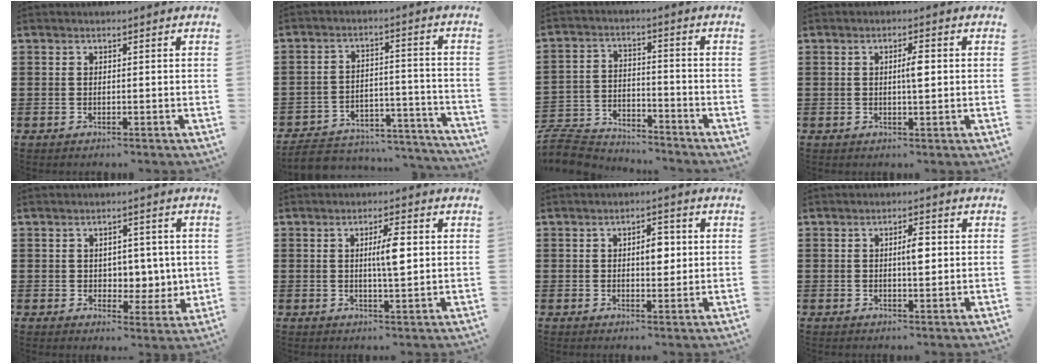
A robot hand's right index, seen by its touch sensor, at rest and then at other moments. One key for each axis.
{"total": 5.5, "fx": -5.1, "fy": 1.4, "fz": 1.4, "tx": -0.028, "ty": 0.009, "tz": -0.102}
{"total": 7.1, "fx": -6.9, "fy": 1.4, "fz": 0.9, "tx": -0.034, "ty": 0.012, "tz": -0.142}
{"total": 2.9, "fx": 0.4, "fy": 0.7, "fz": 2.8, "tx": -0.046, "ty": -0.002, "tz": 0.002}
{"total": 4.5, "fx": 1.0, "fy": 3.7, "fz": 2.4, "tx": -0.038, "ty": 0.001, "tz": 0.012}
{"total": 5.0, "fx": 0.8, "fy": 1.1, "fz": 4.8, "tx": -0.093, "ty": 0.006, "tz": 0.011}
{"total": 4.2, "fx": 0.6, "fy": 2.2, "fz": 3.5, "tx": -0.048, "ty": 0.002, "tz": 0.002}
{"total": 3.4, "fx": 0.5, "fy": 1.1, "fz": 3.2, "tx": -0.054, "ty": 0.003, "tz": 0.003}